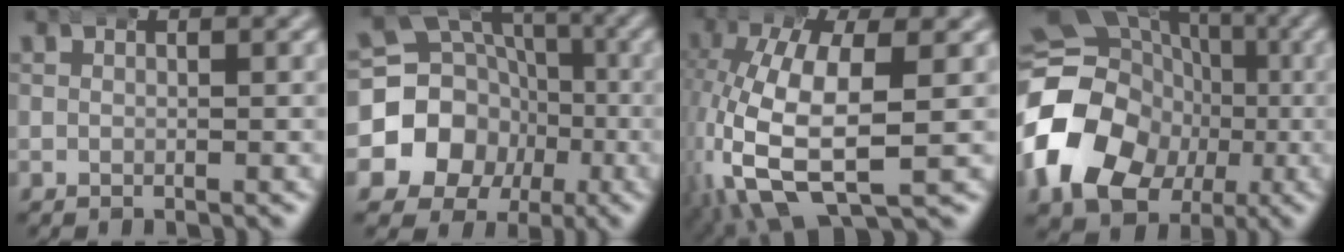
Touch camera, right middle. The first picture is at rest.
{"total": 16.7, "force": [-2.4, 15.4, 6.2], "torque": [-0.139, -0.053, -0.043]}
{"total": 10.7, "force": [-1.8, 6.4, 8.4], "torque": [-0.196, -0.041, -0.009]}
{"total": 18.2, "force": [-2.1, 15.9, 8.6], "torque": [-0.185, -0.041, -0.041]}